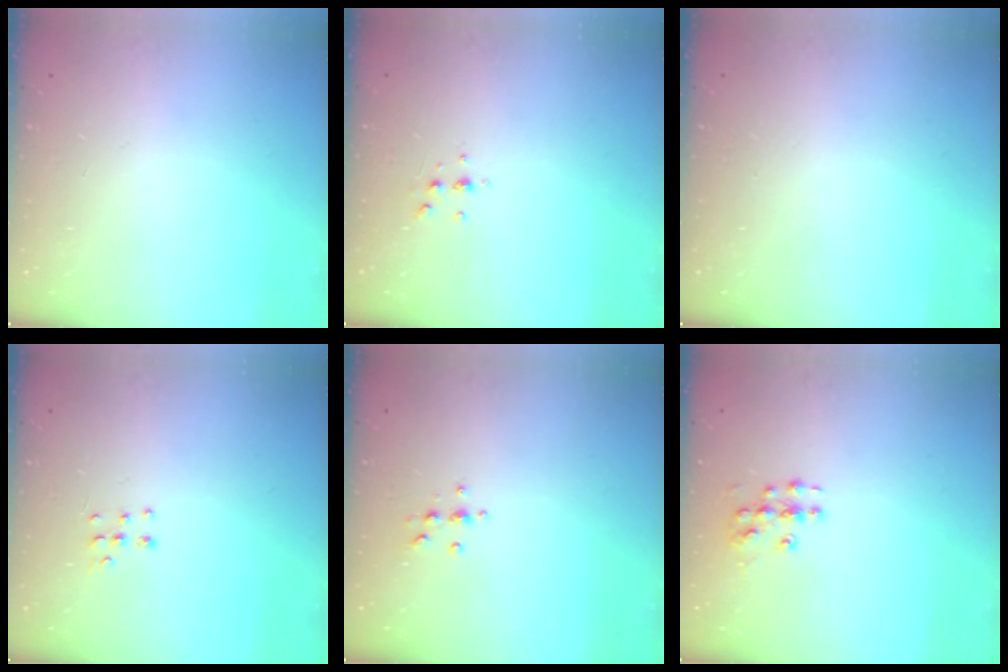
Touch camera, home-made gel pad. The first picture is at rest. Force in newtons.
{"total": 6.1, "press": 6.1, "slide": 0.7}
{"total": 0.0}
{"total": 5.9, "press": 5.8, "slide": 0.7}
{"total": 5.4, "press": 5.1, "slide": 1.7}
{"total": 6.1, "press": 6.1, "slide": 0.4}